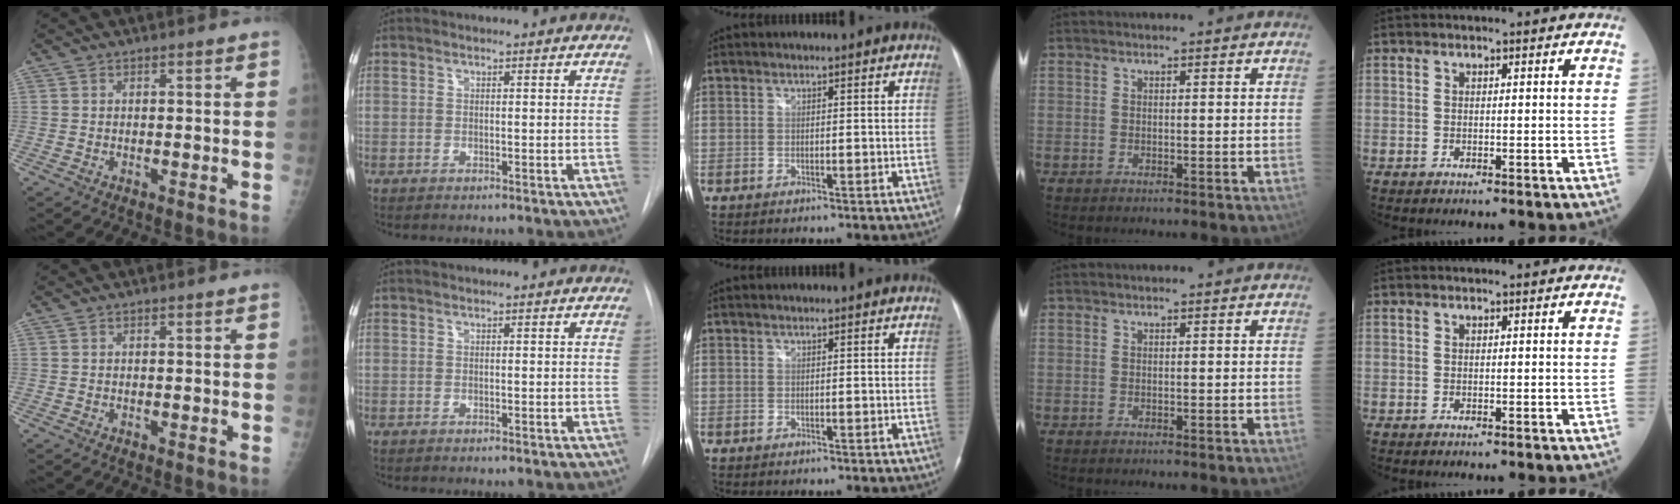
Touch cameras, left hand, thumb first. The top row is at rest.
{}